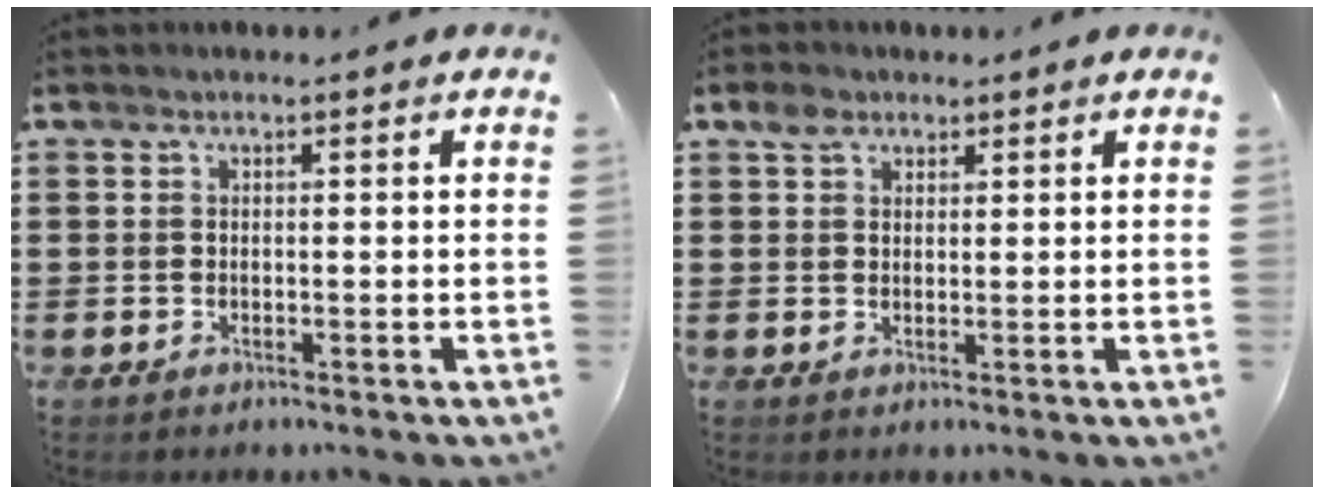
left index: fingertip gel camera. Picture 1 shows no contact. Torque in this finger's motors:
{"motor_torque": [0.54, 0.56, 0.16, 0.04]}